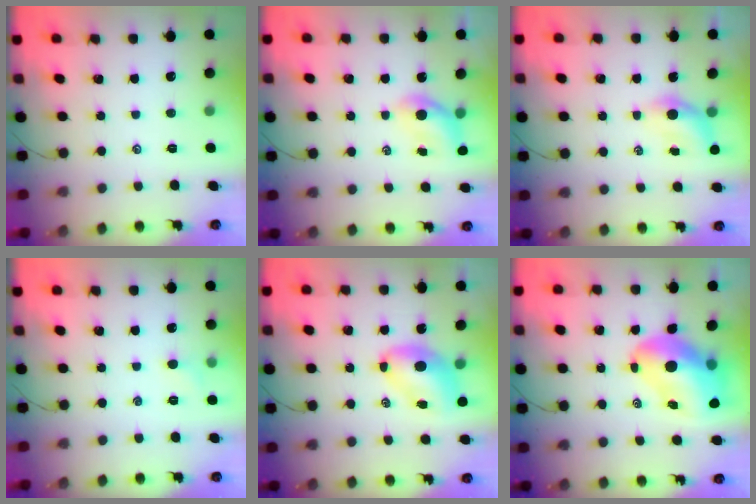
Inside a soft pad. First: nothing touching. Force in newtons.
{"total": 4.8, "press": 4.8, "slide": 0.6}
{"total": 4.1, "press": 4.0, "slide": 0.7}
{"total": 3.9, "press": 3.7, "slide": 1.2}
{"total": 7.6, "press": 7.5, "slide": 1.1}
{"total": 13.7, "press": 13.1, "slide": 4.0}